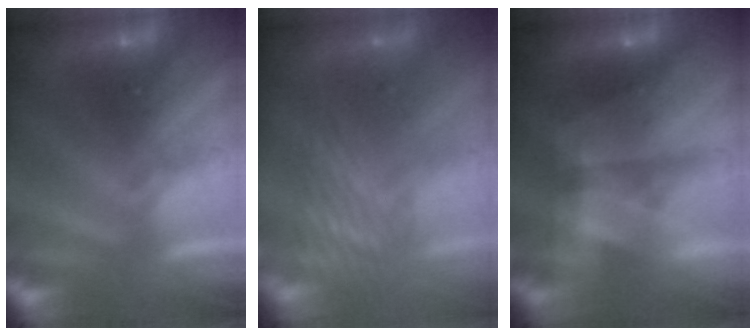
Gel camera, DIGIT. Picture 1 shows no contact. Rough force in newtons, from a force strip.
{"total": 2.9}
{"total": 4.8}